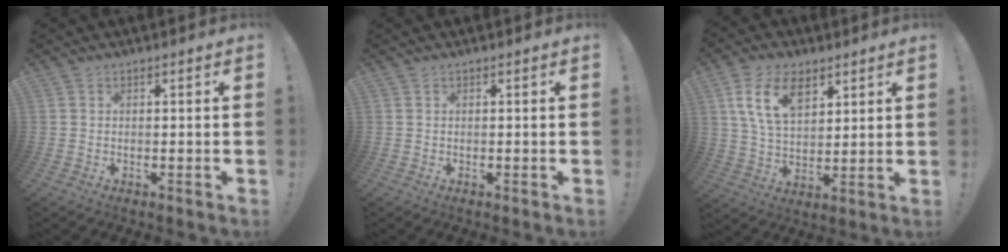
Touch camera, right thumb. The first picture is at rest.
{"total": 0.0}
{"total": 13.6, "force": [7.3, 8.4, 7.9], "torque": [-0.148, -0.008, 0.141]}